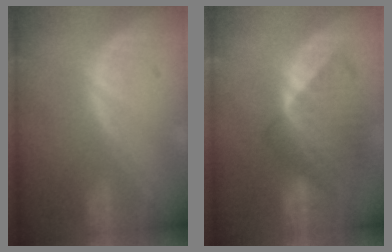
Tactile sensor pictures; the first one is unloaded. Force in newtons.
{"total": 8.9, "press": 8.1, "slide": 3.8}